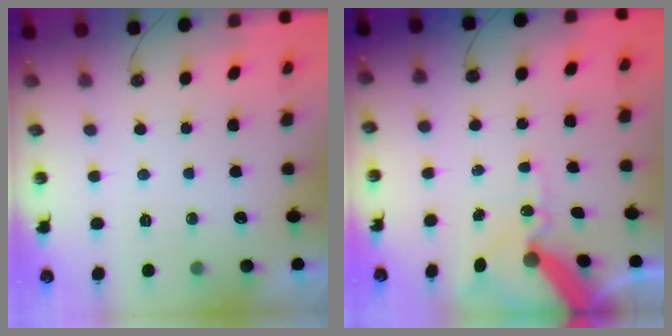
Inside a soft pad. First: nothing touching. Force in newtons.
{"total": 13.5, "press": 13.4, "slide": 1.9}